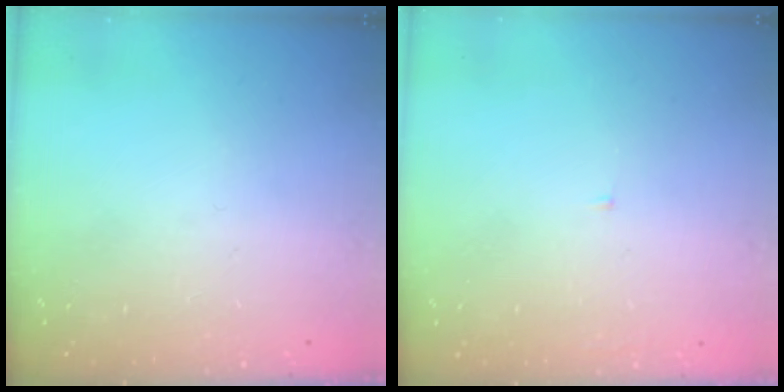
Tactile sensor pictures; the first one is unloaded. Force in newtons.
{"total": 2.1, "press": 2.1, "slide": 0.2}